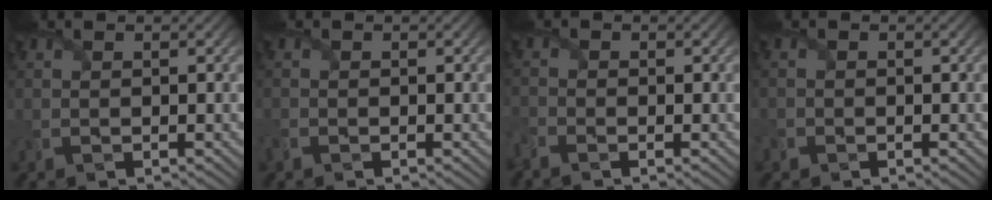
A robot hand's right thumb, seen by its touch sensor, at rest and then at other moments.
{"total": 1.1, "force": [-0.9, 0.5, 0.3], "torque": [-0.012, -0.004, -0.023]}
{"total": 2.2, "force": [-1.9, 0.7, 0.7], "torque": [-0.025, -0.013, -0.052]}
{"total": 1.1, "force": [-0.8, 0.9, 0.1], "torque": [0.000, -0.005, -0.018]}